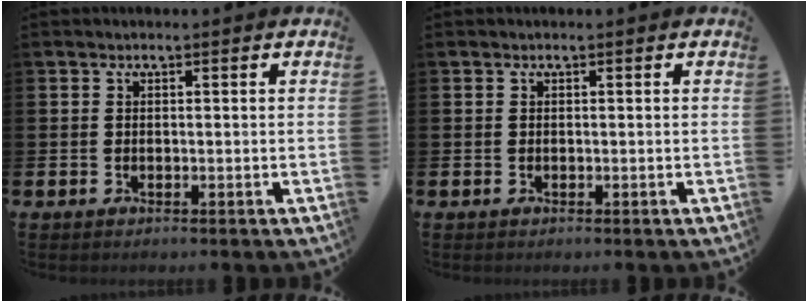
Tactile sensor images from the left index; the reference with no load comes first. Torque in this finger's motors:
{"motor_torque": [0.00, 0.00, 0.02, -0.01]}